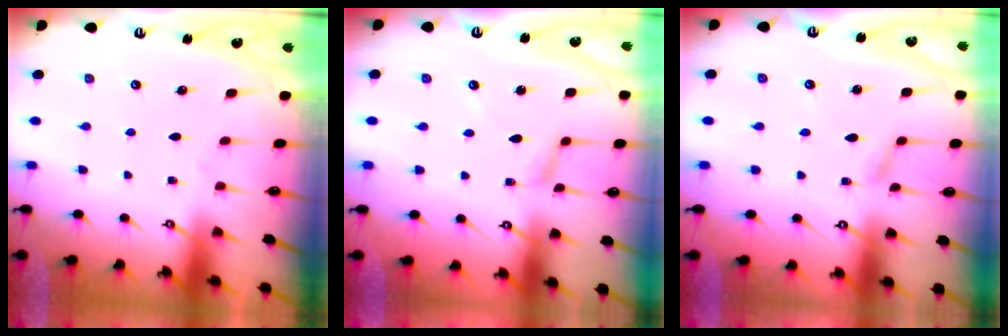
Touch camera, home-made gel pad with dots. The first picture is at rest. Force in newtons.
{"total": 3.8, "press": 3.7, "slide": 0.4}
{"total": 1.6, "press": 1.6, "slide": 0.2}